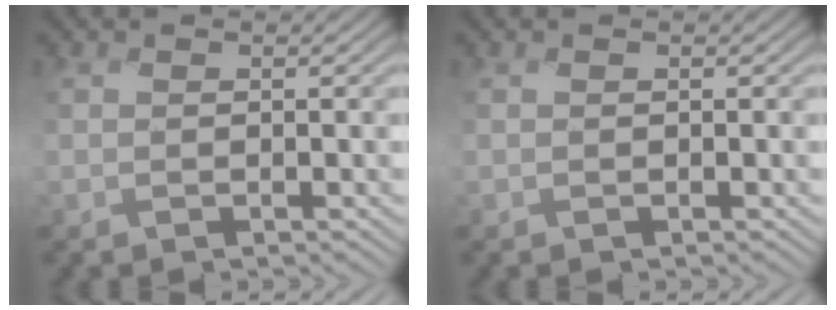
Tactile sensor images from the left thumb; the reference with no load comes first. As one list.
[{"total": 0.0}]